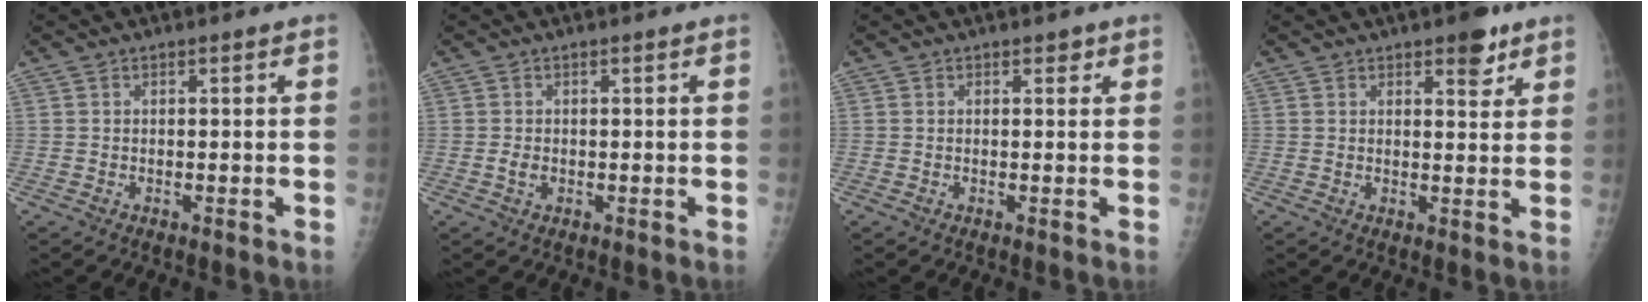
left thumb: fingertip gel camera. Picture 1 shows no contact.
{"total": 1.6, "force": [0.1, 1.0, 1.2], "torque": [-0.019, -0.002, 0.004]}
{"total": 1.1, "force": [0.8, 0.6, 0.5], "torque": [0.003, -0.003, 0.007]}
{"total": 5.0, "force": [3.2, 2.0, 3.2], "torque": [-0.026, -0.017, 0.040]}